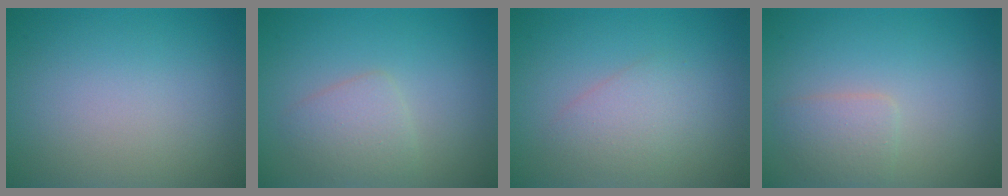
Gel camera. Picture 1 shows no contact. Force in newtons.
{"total": 2.2, "press": 2.2, "slide": 0.1}
{"total": 2.2, "press": 2.2, "slide": 0.0}
{"total": 2.0, "press": 2.0, "slide": 0.1}